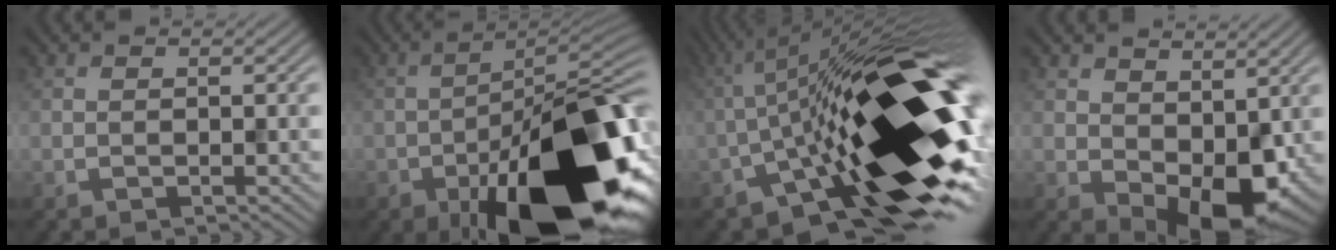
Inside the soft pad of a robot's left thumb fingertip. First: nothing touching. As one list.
[{"total": 20.4, "force": [-9.7, 8.1, 16.0], "torque": [-0.239, -0.021, -0.157]}, {"total": 21.8, "force": [-5.8, 7.5, 19.6], "torque": [-0.304, 0.013, -0.113]}, {"total": 9.2, "force": [0.5, 5.8, 7.1], "torque": [-0.113, -0.024, 0.017]}]